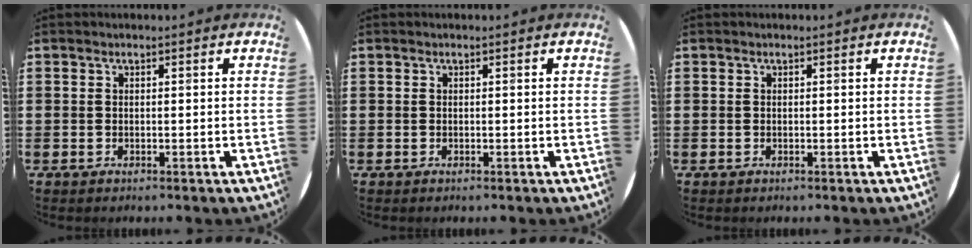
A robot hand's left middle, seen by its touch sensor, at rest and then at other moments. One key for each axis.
{"total": 0.0}
{"total": 0.0}